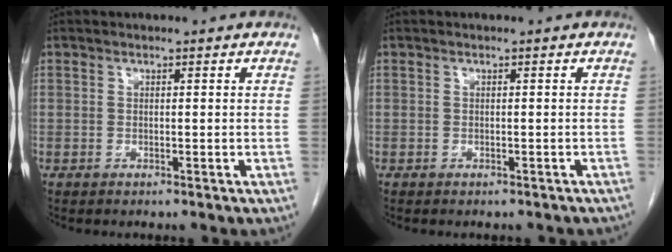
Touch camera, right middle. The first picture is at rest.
{"total": 4.1, "force": [-3.5, 1.6, 1.5], "torque": [-0.016, -0.004, -0.035]}